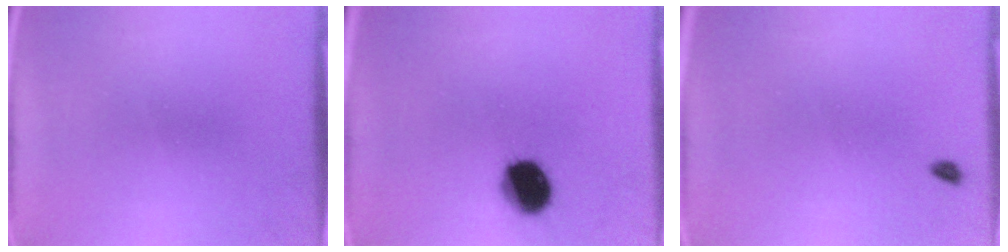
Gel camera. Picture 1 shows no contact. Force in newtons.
{"total": 10.5}
{"total": 1.1}